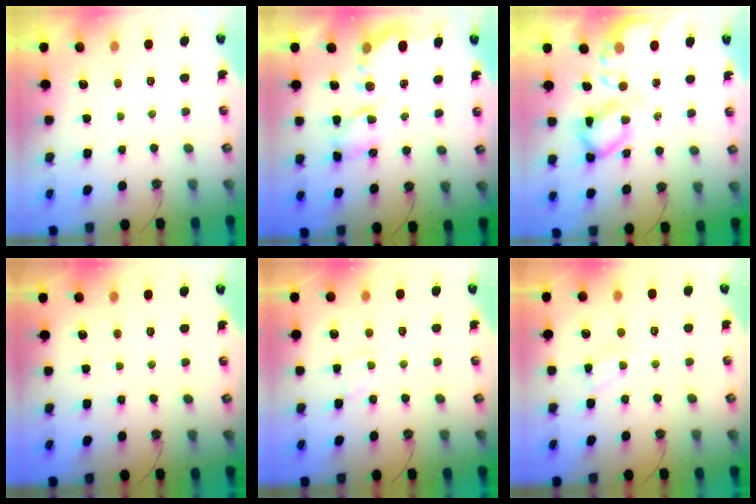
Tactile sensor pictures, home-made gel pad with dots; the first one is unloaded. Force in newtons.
{"total": 6.5, "press": 6.5, "slide": 0.6}
{"total": 13.2, "press": 13.1, "slide": 1.2}
{"total": 2.8, "press": 2.8, "slide": 0.3}
{"total": 5.0, "press": 5.0, "slide": 0.7}
{"total": 5.6, "press": 5.6, "slide": 0.4}